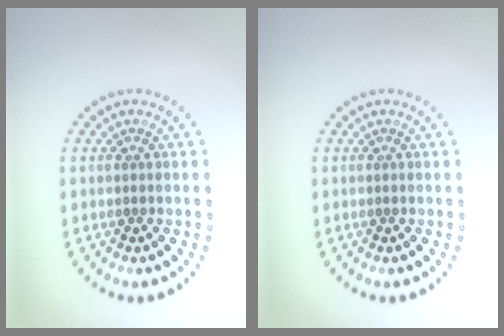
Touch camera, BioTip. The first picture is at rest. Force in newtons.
{"total": 0.0}